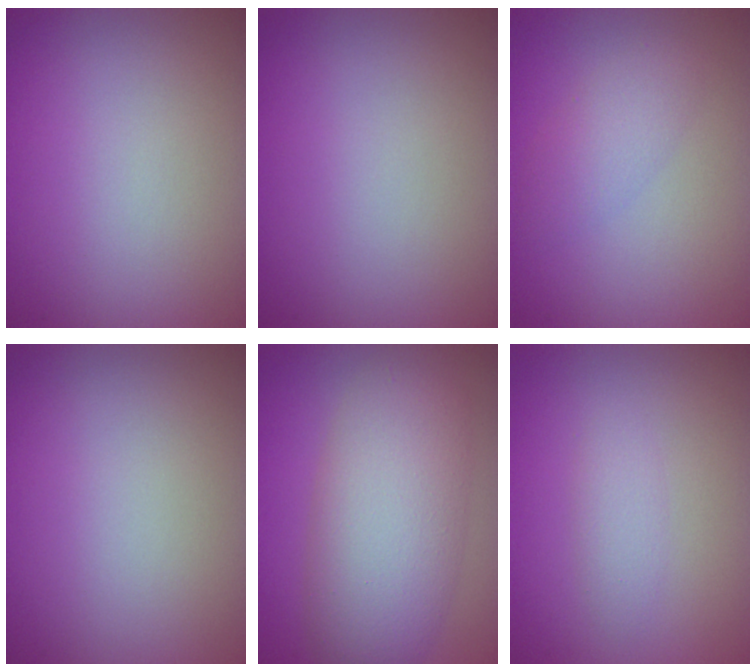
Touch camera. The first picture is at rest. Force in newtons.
{"total": 0.0}
{"total": 2.2, "press": 2.2, "slide": 0.1}
{"total": 0.0}
{"total": 7.6, "press": 7.6, "slide": 0.6}
{"total": 1.5, "press": 1.5, "slide": 0.1}